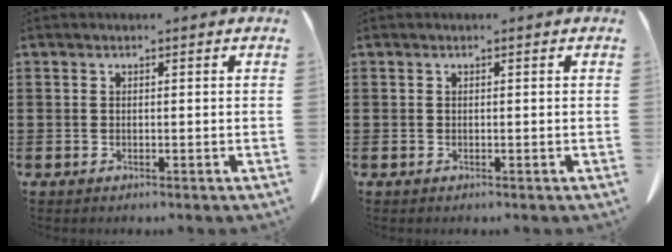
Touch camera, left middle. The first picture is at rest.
{"total": 0.0}